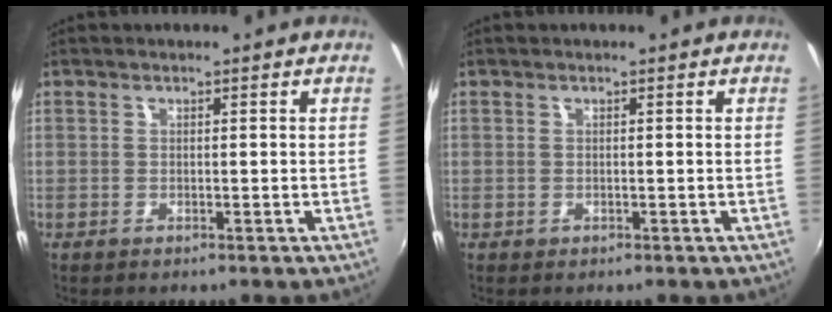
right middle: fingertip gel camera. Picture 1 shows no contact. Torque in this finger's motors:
{"motor_torque": [0.04, -0.10, 0.03, -0.01]}